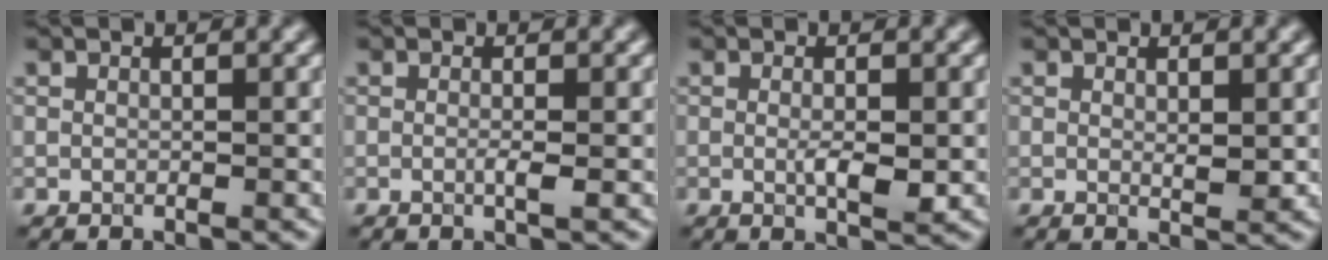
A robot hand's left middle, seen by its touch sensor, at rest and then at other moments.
{"total": 1.2, "force": [-0.2, 0.2, 1.2], "torque": [-0.019, -0.006, -0.006]}
{"total": 2.4, "force": [-0.2, 0.6, 2.3], "torque": [-0.040, -0.008, -0.002]}
{"total": 1.4, "force": [0.2, 0.4, 1.3], "torque": [-0.018, -0.005, 0.004]}